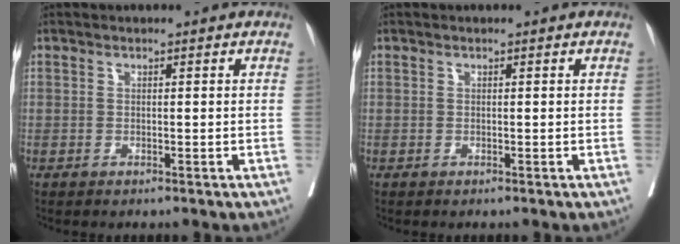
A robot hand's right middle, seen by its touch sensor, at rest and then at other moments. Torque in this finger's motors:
{"motor_torque": [0.04, 0.11, 0.05, 0.00]}